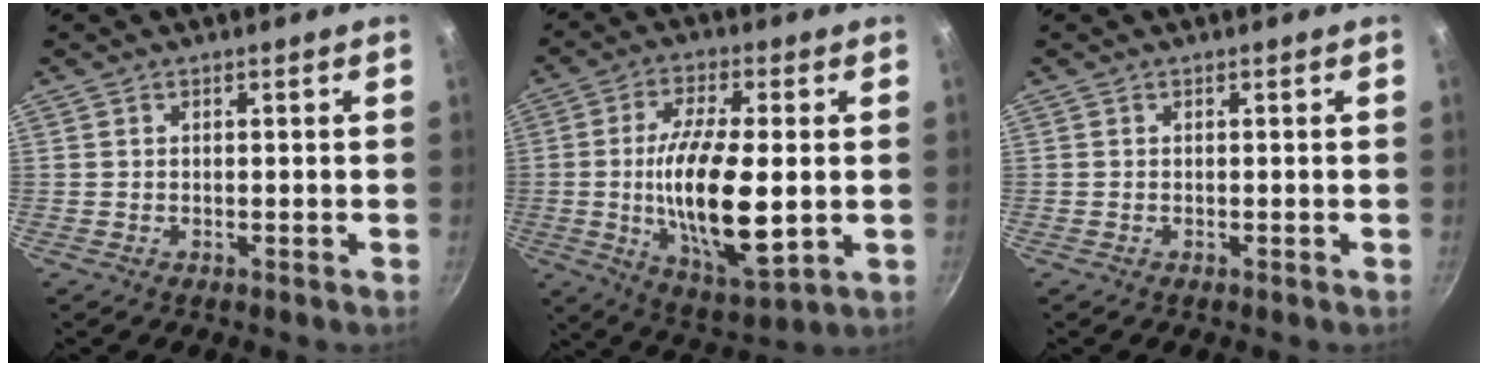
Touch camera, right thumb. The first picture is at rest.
{"total": 18.1, "force": [-1.0, 6.4, 16.9], "torque": [-0.305, -0.005, -0.013]}
{"total": 0.0}